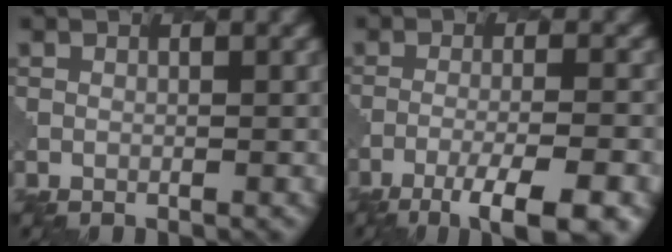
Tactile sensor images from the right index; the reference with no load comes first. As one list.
[{"total": 8.0, "force": [-5.2, 1.6, 5.8], "torque": [-0.089, -0.003, -0.079]}]